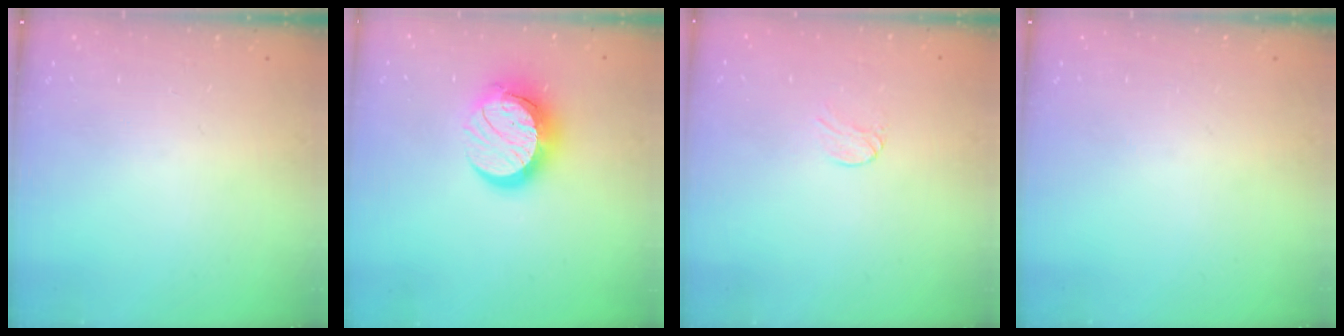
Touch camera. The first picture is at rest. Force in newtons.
{"total": 13.7, "press": 13.6, "slide": 1.1}
{"total": 3.5, "press": 3.4, "slide": 0.2}
{"total": 0.0}